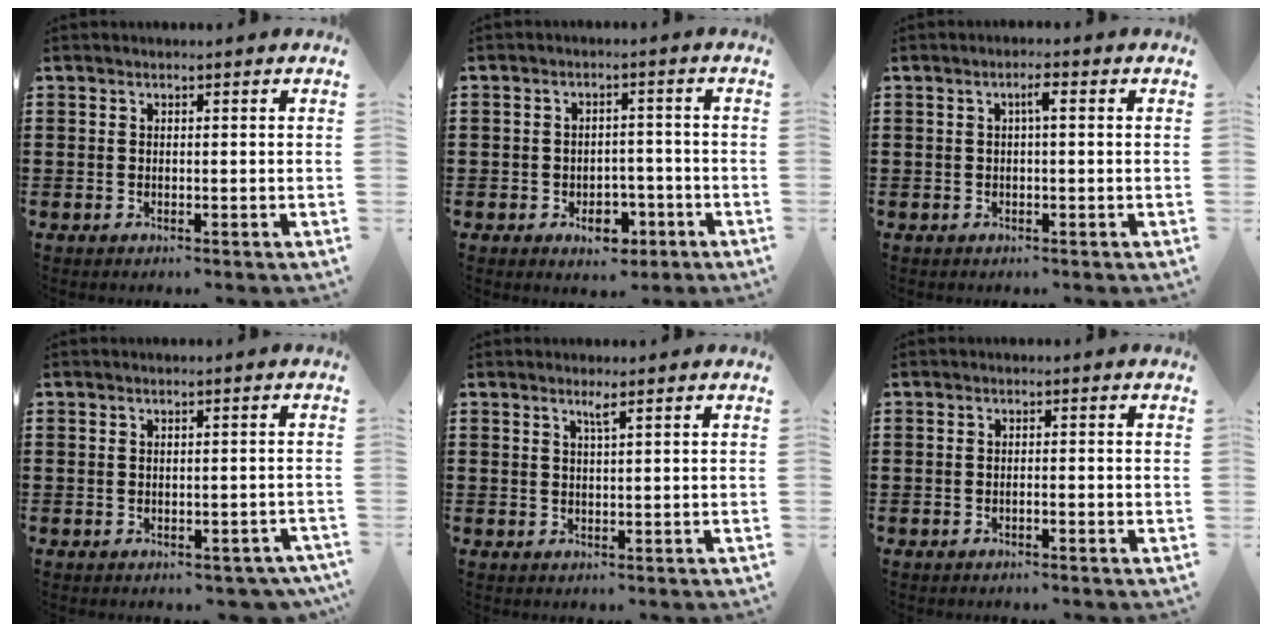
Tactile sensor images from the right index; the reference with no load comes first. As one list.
[{"total": 4.5, "force": [-2.5, 3.1, 2.2], "torque": [-0.030, 0.004, -0.047]}, {"total": 2.0, "force": [0.2, 0.2, 2.0], "torque": [-0.040, 0.005, 0.001]}, {"total": 1.3, "force": [-1.1, 0.5, 0.5], "torque": [-0.013, 0.002, -0.024]}, {"total": 1.5, "force": [0.9, -0.2, 1.2], "torque": [-0.023, -0.003, 0.014]}, {"total": 0.7, "force": [-0.5, 0.1, 0.5], "torque": [-0.009, -0.001, -0.010]}]